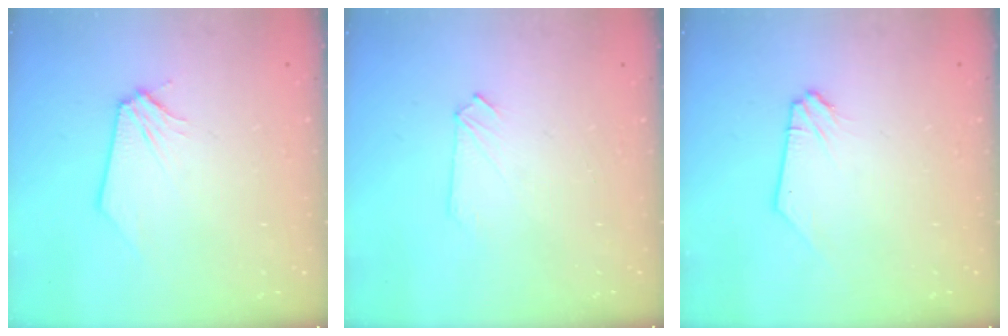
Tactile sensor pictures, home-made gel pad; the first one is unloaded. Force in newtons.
{"total": 2.6, "press": 2.6, "slide": 0.6}
{"total": 0.0}